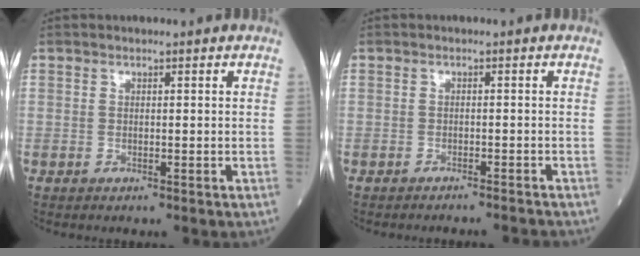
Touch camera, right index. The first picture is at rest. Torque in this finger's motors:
{"motor_torque": [-0.10, -0.05, -0.03, 0.02]}